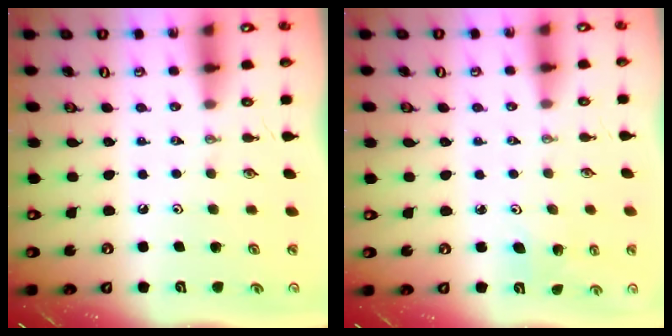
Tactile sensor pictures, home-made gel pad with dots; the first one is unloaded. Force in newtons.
{"total": 4.8, "press": 4.6, "slide": 1.3}